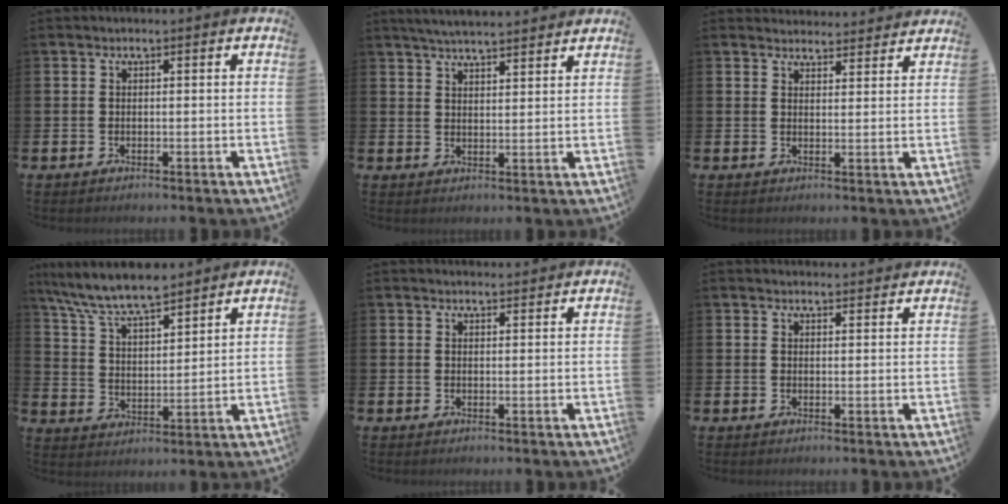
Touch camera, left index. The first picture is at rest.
{"total": 4.5, "force": [4.4, 0.3, 0.9], "torque": [-0.024, -0.017, 0.080]}
{"total": 3.4, "force": [3.3, 0.8, -0.2], "torque": [0.009, -0.021, 0.059]}
{"total": 8.1, "force": [7.6, 1.3, 2.7], "torque": [-0.083, -0.037, 0.136]}
{"total": 1.5, "force": [1.4, 0.2, 0.0], "torque": [0.010, -0.007, 0.024]}
{"total": 1.9, "force": [1.9, 0.3, -0.1], "torque": [0.011, -0.012, 0.032]}